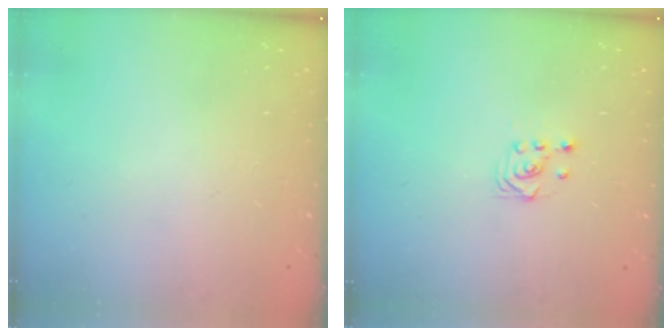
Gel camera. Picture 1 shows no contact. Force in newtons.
{"total": 3.3, "press": 2.9, "slide": 1.5}